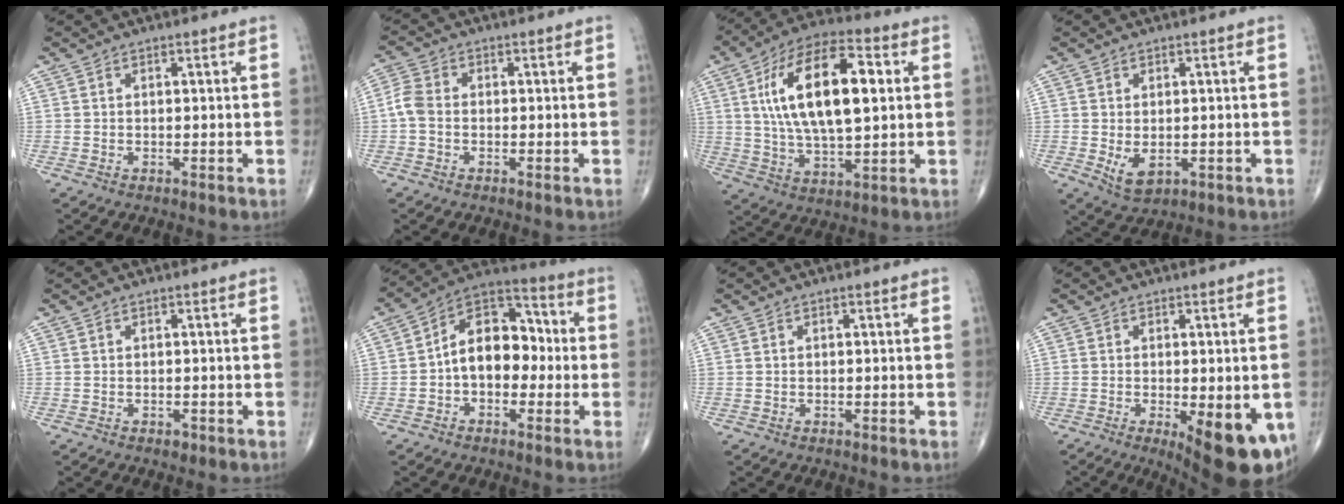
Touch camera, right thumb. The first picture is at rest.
{"total": 3.8, "force": [-0.7, 2.7, 2.6], "torque": [-0.058, 0.009, -0.023]}
{"total": 20.4, "force": [4.0, 9.1, 17.8], "torque": [-0.305, 0.007, 0.066]}
{"total": 4.6, "force": [-0.7, 2.7, 3.6], "torque": [-0.054, -0.011, 0.000]}
{"total": 0.9, "force": [-0.5, 0.5, 0.5], "torque": [-0.004, 0.000, -0.007]}
{"total": 13.3, "force": [-0.8, 8.9, 9.9], "torque": [-0.122, 0.046, -0.028]}
{"total": 0.0}
{"total": 13.4, "force": [-4.5, 4.7, 11.7], "torque": [-0.121, -0.016, -0.050]}